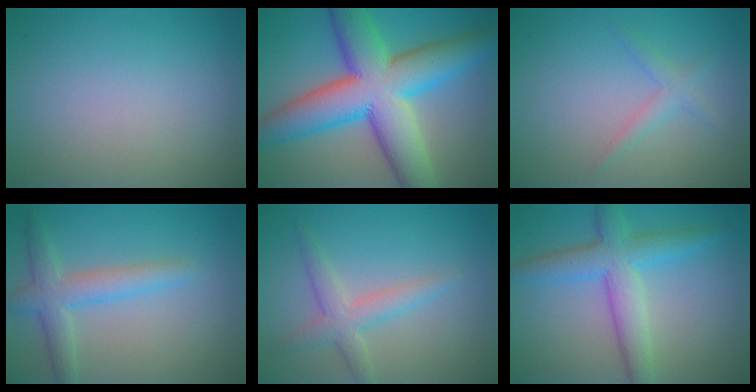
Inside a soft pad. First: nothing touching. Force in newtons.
{"total": 12.9, "press": 12.9, "slide": 0.2}
{"total": 1.7, "press": 1.7, "slide": 0.1}
{"total": 3.7, "press": 3.7, "slide": 0.1}
{"total": 2.9, "press": 2.9, "slide": 0.1}
{"total": 5.3, "press": 5.3, "slide": 0.1}